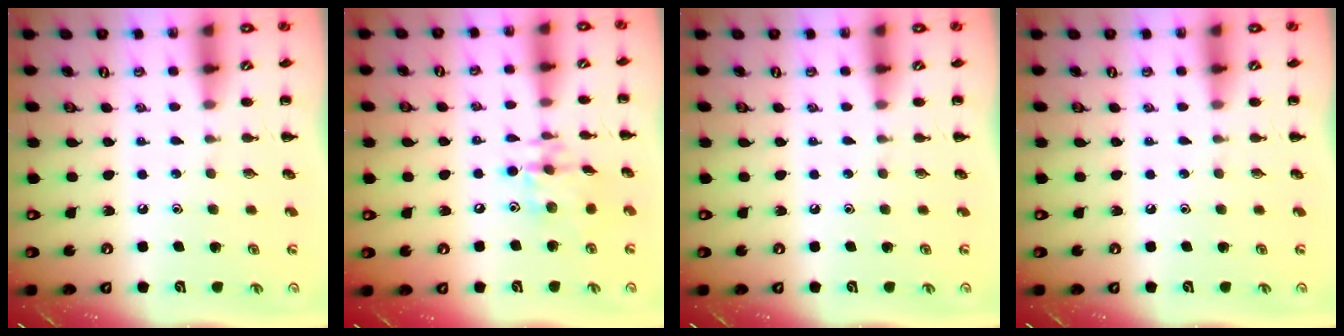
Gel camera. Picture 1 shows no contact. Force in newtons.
{"total": 11.4, "press": 11.4, "slide": 1.4}
{"total": 0.0}
{"total": 0.0}